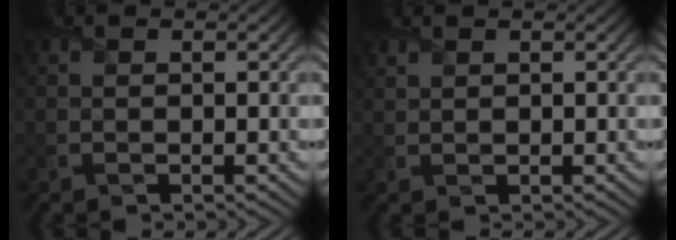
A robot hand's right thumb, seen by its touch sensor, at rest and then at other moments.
{"total": 1.3, "force": [1.2, 0.2, 0.4], "torque": [-0.016, 0.002, 0.031]}